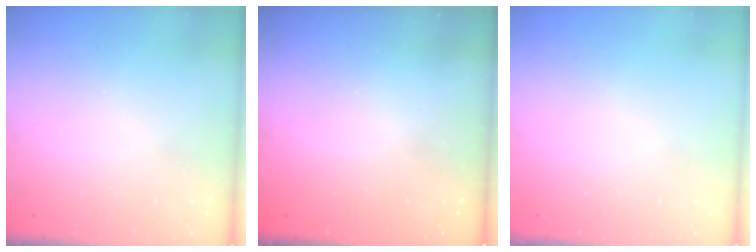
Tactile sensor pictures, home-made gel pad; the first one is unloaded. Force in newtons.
{"total": 2.5, "press": 2.4, "slide": 0.8}
{"total": 0.0}